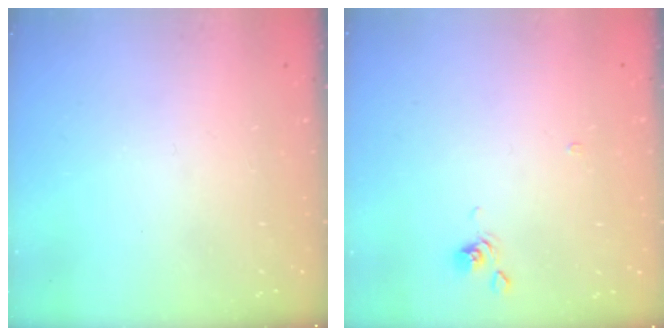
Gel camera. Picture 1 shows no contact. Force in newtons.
{"total": 2.2, "press": 2.1, "slide": 0.4}